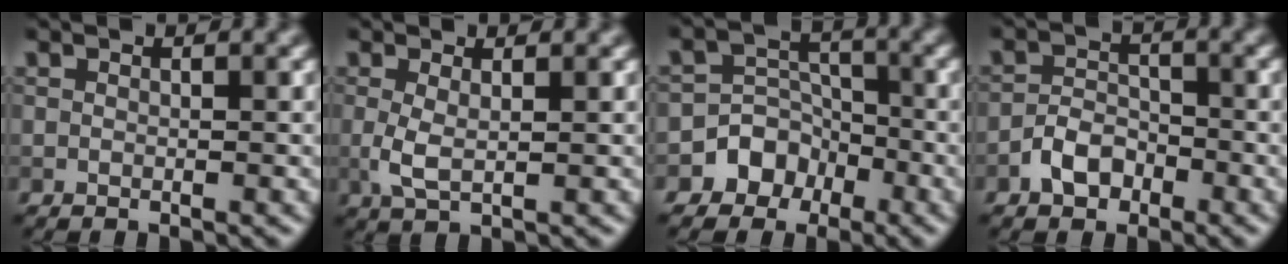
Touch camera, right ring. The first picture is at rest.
{"total": 2.1, "force": [0.2, 0.7, 2.0], "torque": [-0.047, -0.002, 0.003]}
{"total": 5.3, "force": [-2.9, 4.3, 0.5], "torque": [0.031, 0.007, -0.072]}
{"total": 2.9, "force": [-1.8, 1.9, 1.3], "torque": [-0.021, 0.009, -0.037]}